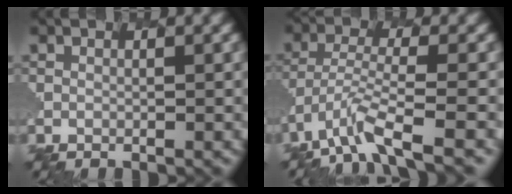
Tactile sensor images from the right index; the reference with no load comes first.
{"total": 4.7, "force": [-3.5, 0.7, 3.1], "torque": [-0.078, -0.005, -0.078]}